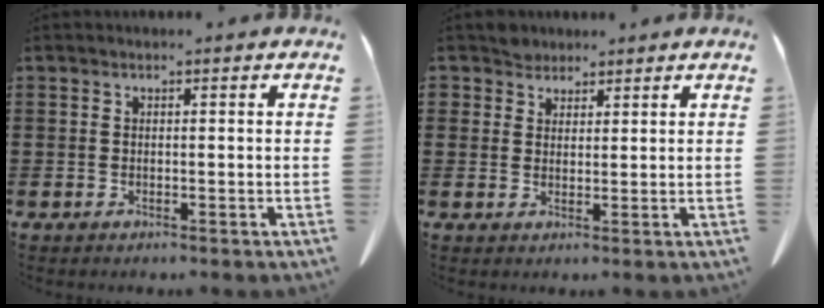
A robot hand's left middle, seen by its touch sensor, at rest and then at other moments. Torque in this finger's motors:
{"motor_torque": [0.03, 0.01, 0.01, 0.01]}